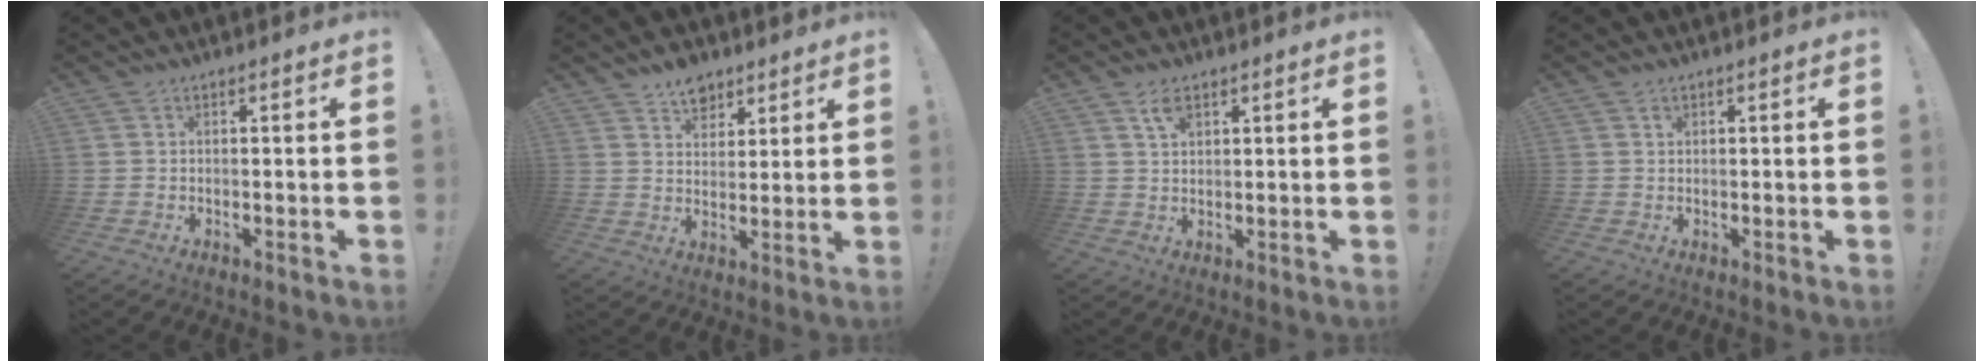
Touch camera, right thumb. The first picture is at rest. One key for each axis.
{"total": 7.6, "fx": 5.6, "fy": 4.8, "fz": 1.8, "tx": -0.011, "ty": -0.039, "tz": 0.103}
{"total": 4.1, "fx": 2.3, "fy": 1.8, "fz": 2.8, "tx": -0.045, "ty": -0.009, "tz": 0.039}
{"total": 0.7, "fx": 0.4, "fy": 0.6, "fz": 0.1, "tx": 0.006, "ty": -0.002, "tz": 0.005}